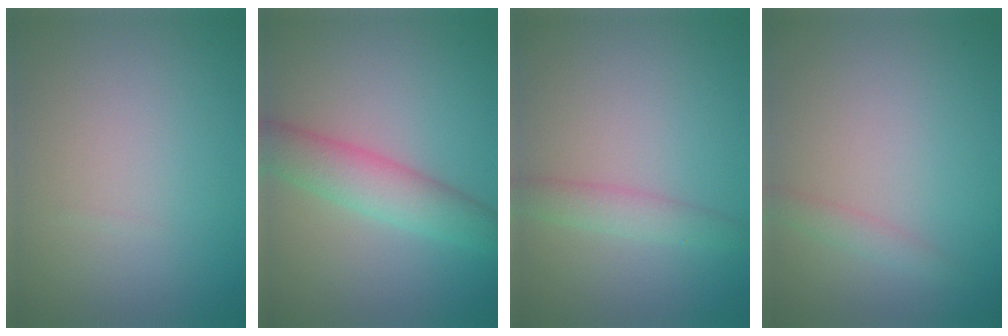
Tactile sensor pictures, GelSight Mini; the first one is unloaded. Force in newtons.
{"total": 4.5, "press": 4.5, "slide": 0.1}
{"total": 2.2, "press": 2.2, "slide": 0.1}
{"total": 1.3, "press": 1.3, "slide": 0.1}